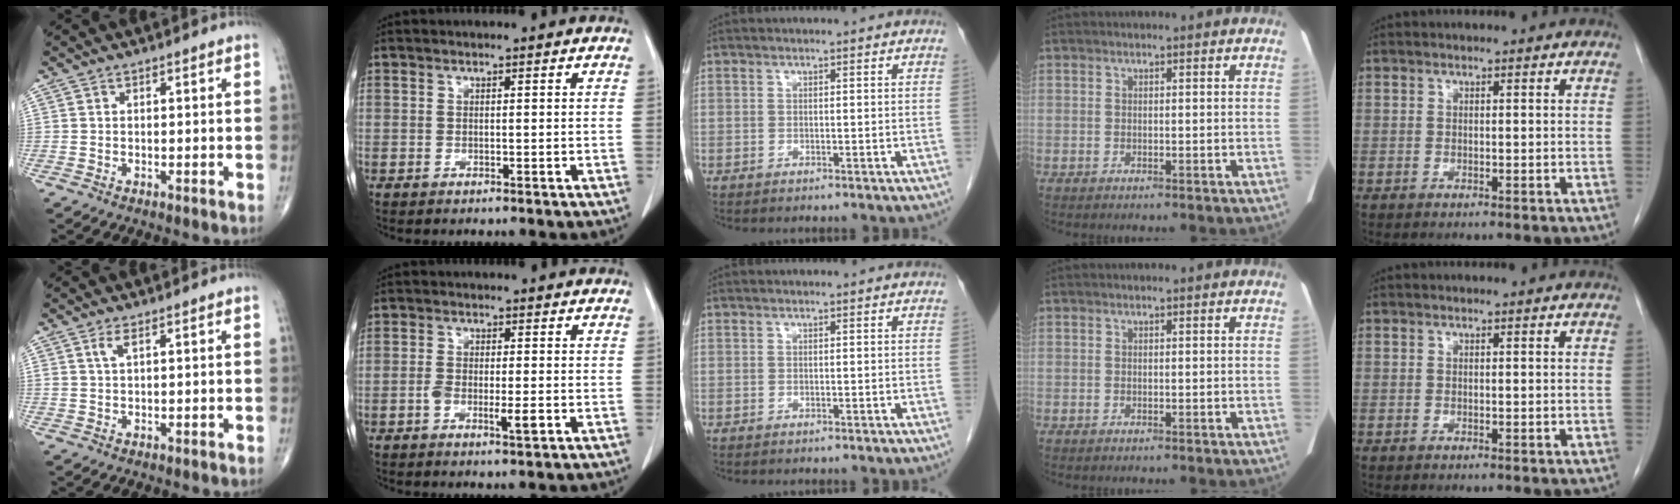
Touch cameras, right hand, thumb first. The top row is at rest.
{"thumb": {"total": 2.0, "force": [1.0, 0.7, 1.6], "torque": [-0.037, 0.000, 0.025]}, "index": {"total": 4.2, "force": [-1.4, 1.1, 3.8], "torque": [-0.065, -0.002, -0.020]}}